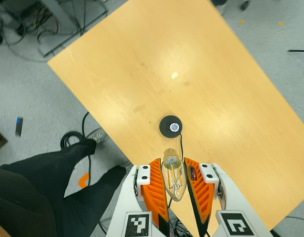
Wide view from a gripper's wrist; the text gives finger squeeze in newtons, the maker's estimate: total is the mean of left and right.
{"total": 14.3, "left": 15.4, "right": 13.2}